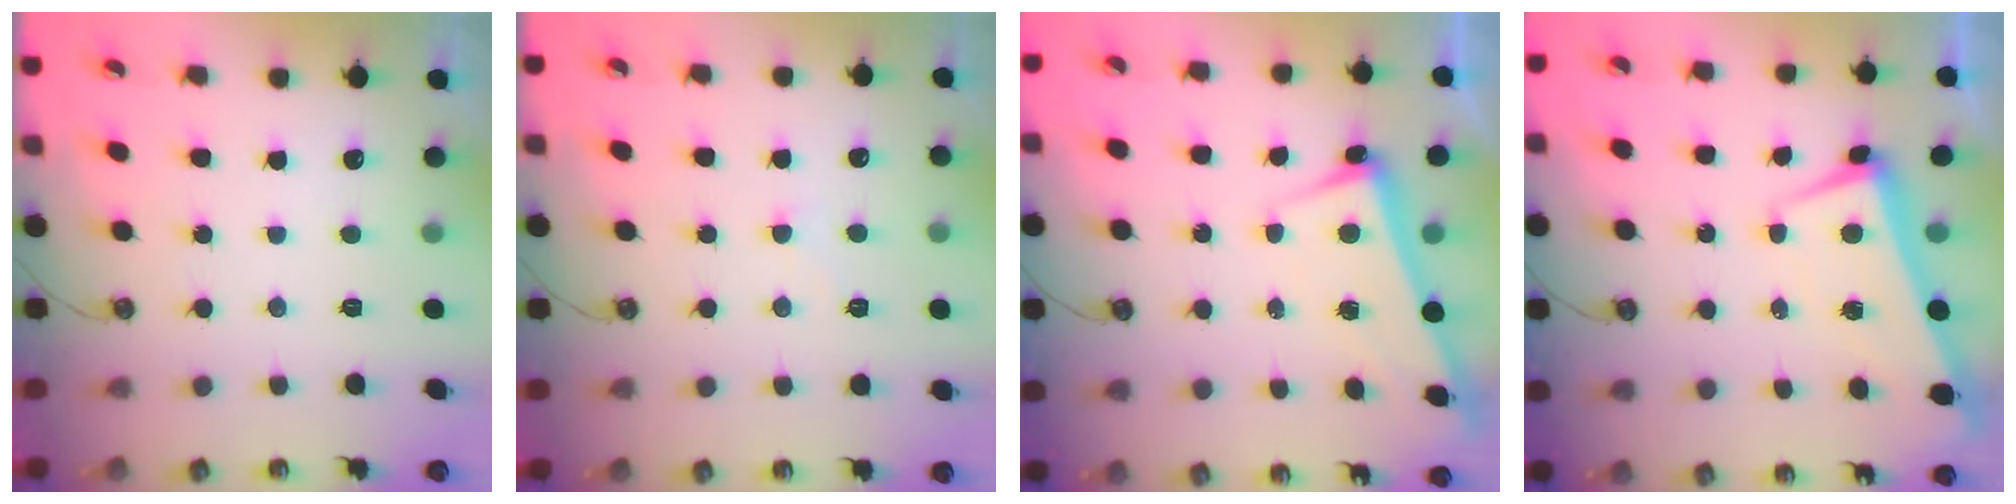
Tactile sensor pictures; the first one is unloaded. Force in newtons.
{"total": 2.2, "press": 2.2, "slide": 0.4}
{"total": 2.6, "press": 2.5, "slide": 0.7}
{"total": 2.1, "press": 2.0, "slide": 0.6}